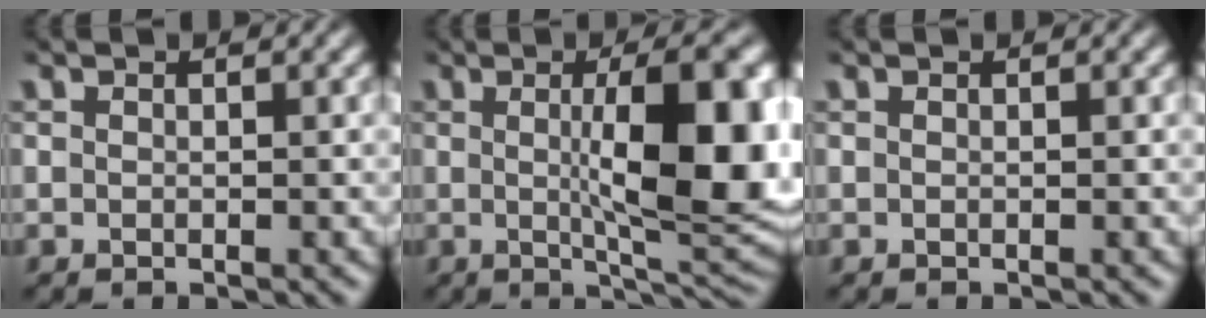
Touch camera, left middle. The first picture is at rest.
{"total": 10.7, "force": [0.7, 2.8, 10.3], "torque": [-0.134, -0.003, 0.014]}
{"total": 0.0}